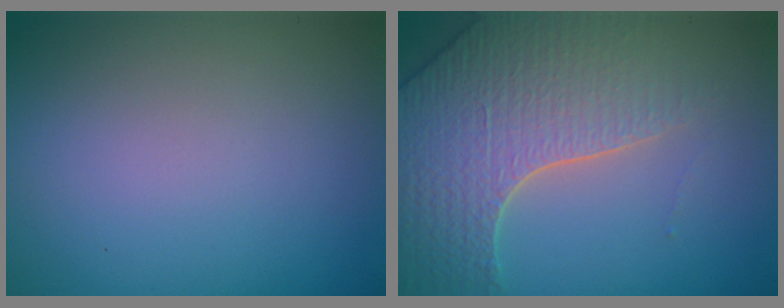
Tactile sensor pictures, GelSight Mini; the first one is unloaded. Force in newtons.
{"total": 5.8, "press": 4.9, "slide": 3.0}